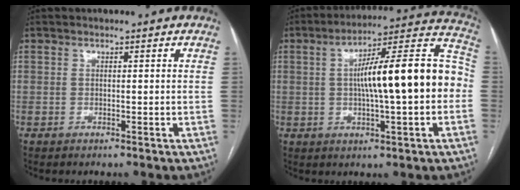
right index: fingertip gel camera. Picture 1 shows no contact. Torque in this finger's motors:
{"motor_torque": [1.23, -0.40, 0.56, 0.21]}